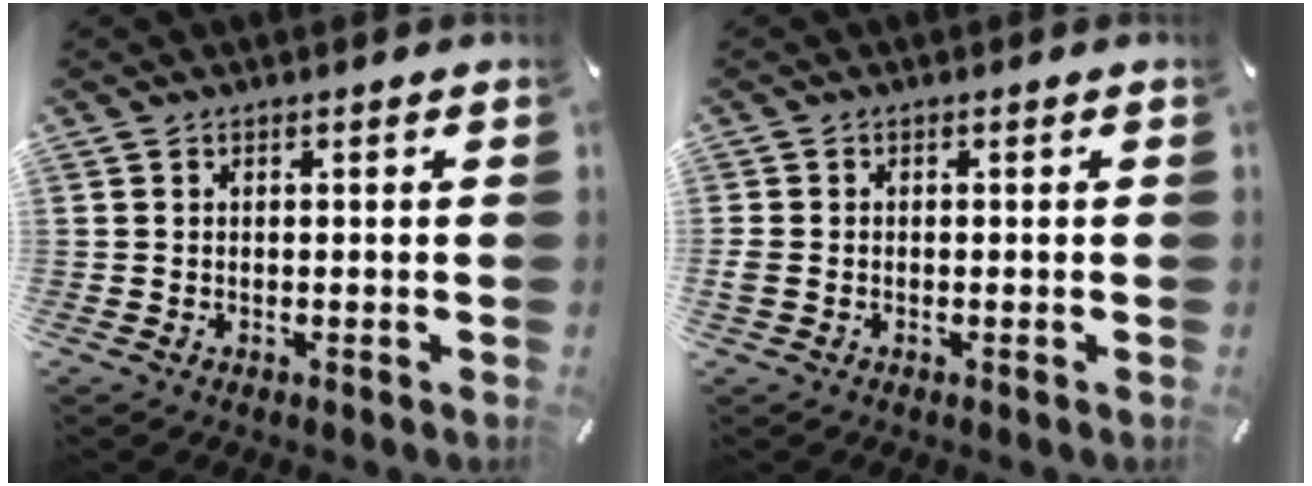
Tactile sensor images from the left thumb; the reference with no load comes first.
{"total": 1.4, "force": [-0.5, 1.0, 0.9], "torque": [-0.022, -0.001, -0.010]}